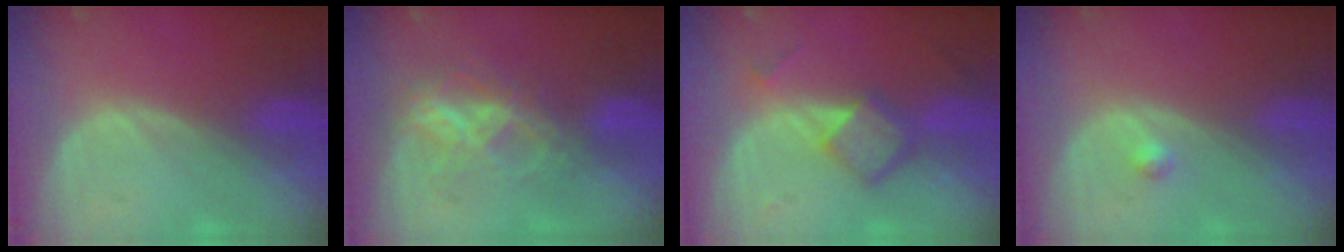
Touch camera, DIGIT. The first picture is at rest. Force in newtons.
{"total": 7.2, "press": 6.1, "slide": 3.8}
{"total": 5.9, "press": 5.0, "slide": 3.1}
{"total": 0.8, "press": 0.8, "slide": 0.1}